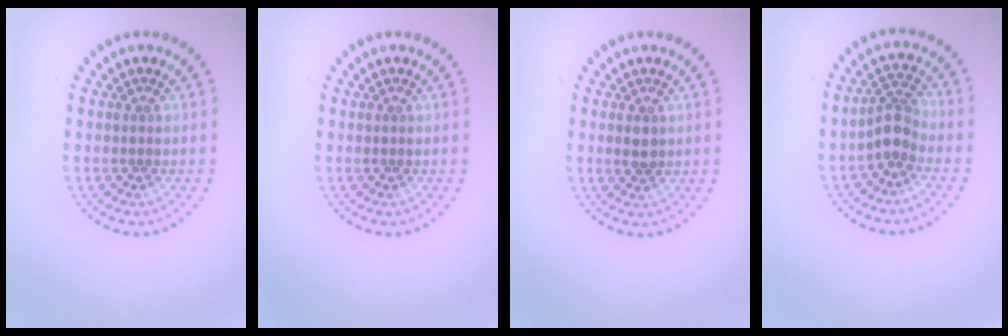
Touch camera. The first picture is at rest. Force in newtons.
{"total": 0.0}
{"total": 1.5, "press": 1.4, "slide": 0.2}
{"total": 2.7, "press": 2.1, "slide": 1.7}